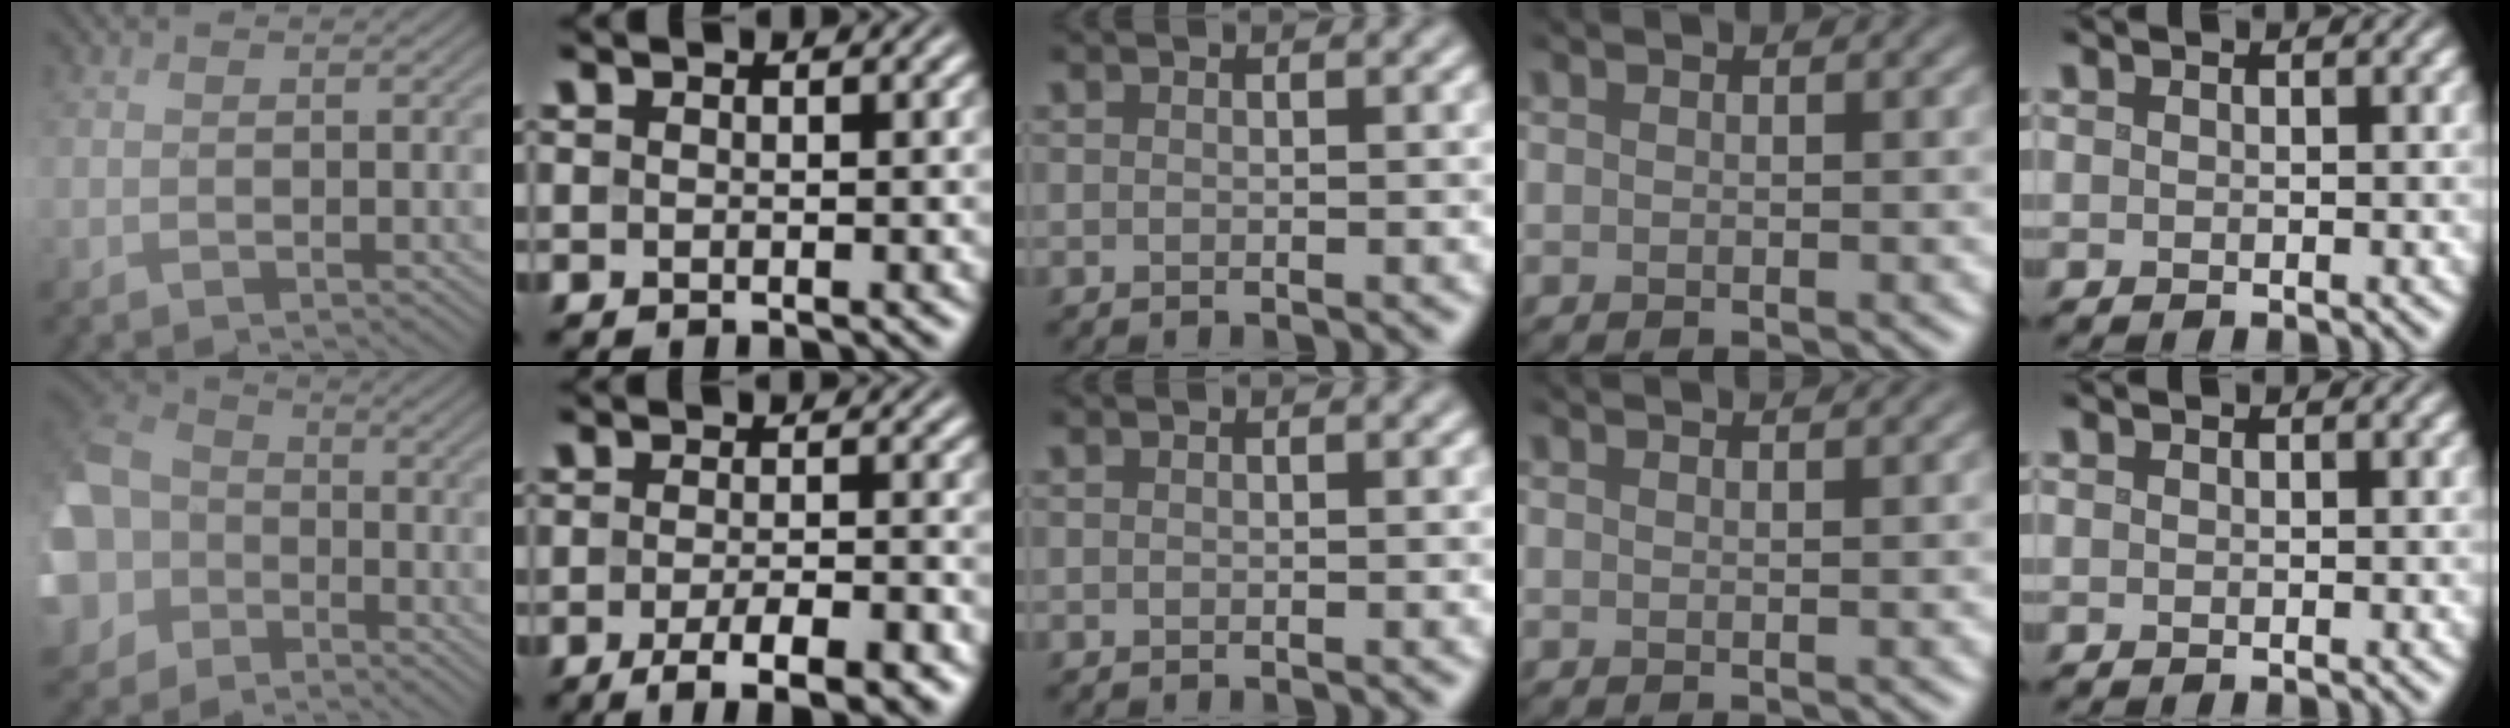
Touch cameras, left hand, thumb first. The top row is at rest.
{"thumb": {"total": 14.6, "force": [-5.3, 11.9, 6.5], "torque": [-0.222, -0.039, -0.108]}, "index": {"total": 5.5, "force": [-3.0, 1.4, 4.4], "torque": [-0.069, -0.001, -0.046]}, "ring": {"total": 3.0, "force": [2.4, 1.0, 1.5], "torque": [0.000, 0.013, -0.001]}}